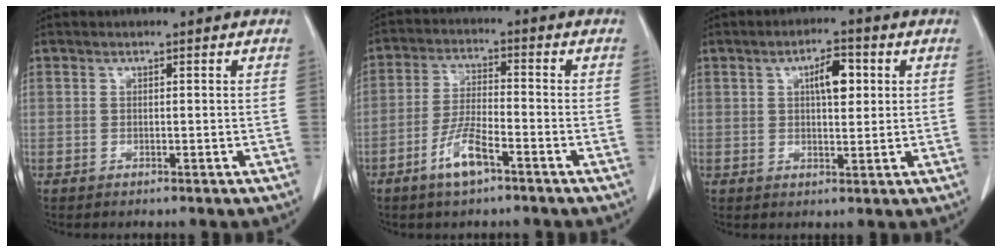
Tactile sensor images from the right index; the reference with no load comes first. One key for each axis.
{"total": 6.7, "fx": -3.9, "fy": 1.4, "fz": 5.2, "tx": -0.109, "ty": -0.003, "tz": -0.074}
{"total": 5.2, "fx": 1.6, "fy": 1.9, "fz": 4.6, "tx": -0.076, "ty": 0.009, "tz": 0.025}